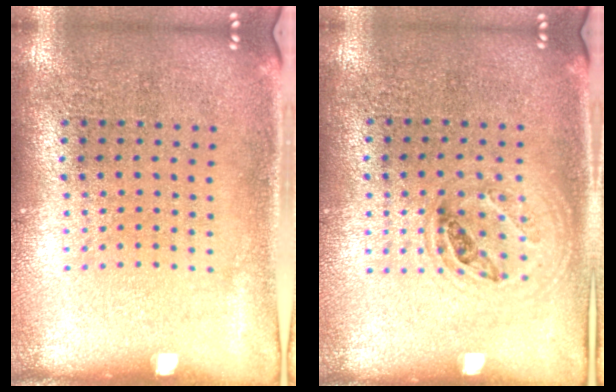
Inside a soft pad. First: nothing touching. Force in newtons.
{"total": 0.9, "press": 0.9, "slide": 0.2}